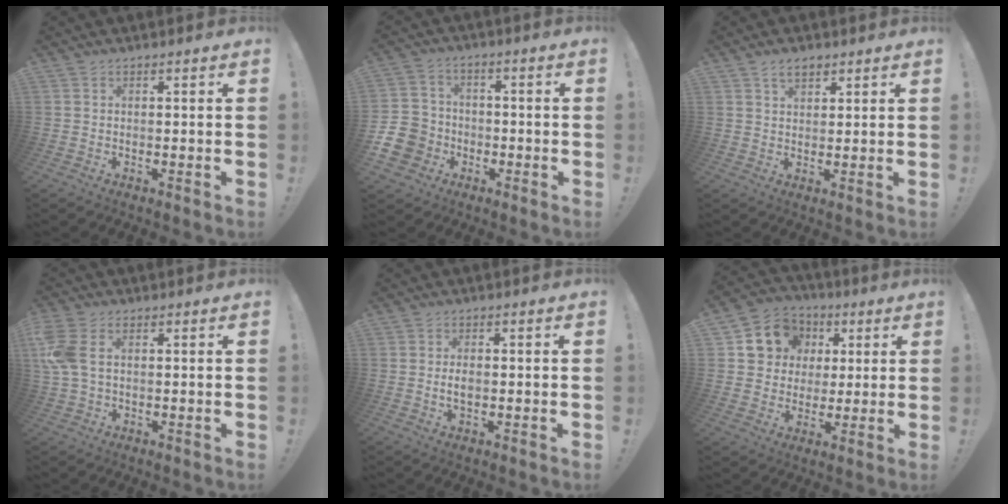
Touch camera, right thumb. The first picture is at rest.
{"total": 11.8, "force": [-4.5, 10.1, 4.2], "torque": [-0.083, 0.039, -0.077]}
{"total": 4.0, "force": [2.5, 2.3, 2.1], "torque": [-0.030, -0.010, 0.044]}
{"total": 7.5, "force": [1.6, 4.1, 6.0], "torque": [-0.143, -0.005, 0.029]}
{"total": 2.7, "force": [-0.5, 1.3, 2.3], "torque": [-0.050, 0.002, -0.012]}
{"total": 12.0, "force": [3.7, 10.8, 3.7], "torque": [-0.052, -0.012, 0.081]}